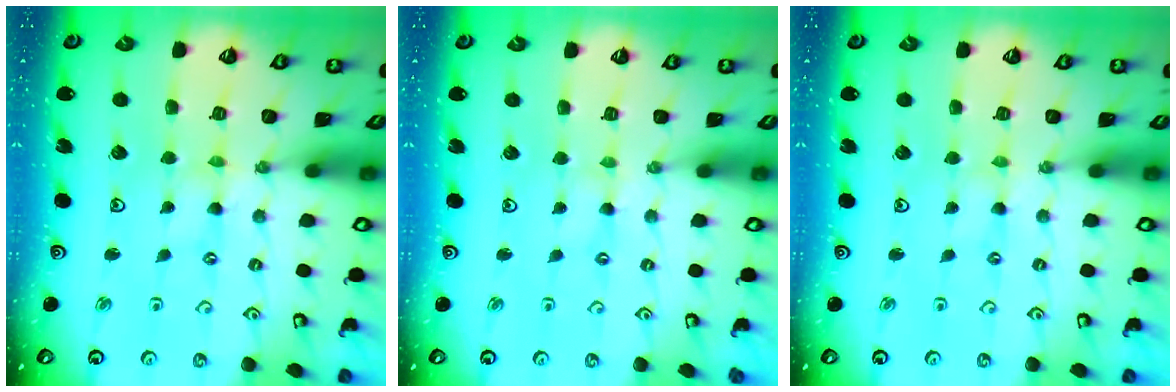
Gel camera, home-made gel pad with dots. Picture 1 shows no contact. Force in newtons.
{"total": 1.3, "press": 1.3, "slide": 0.3}
{"total": 0.0}